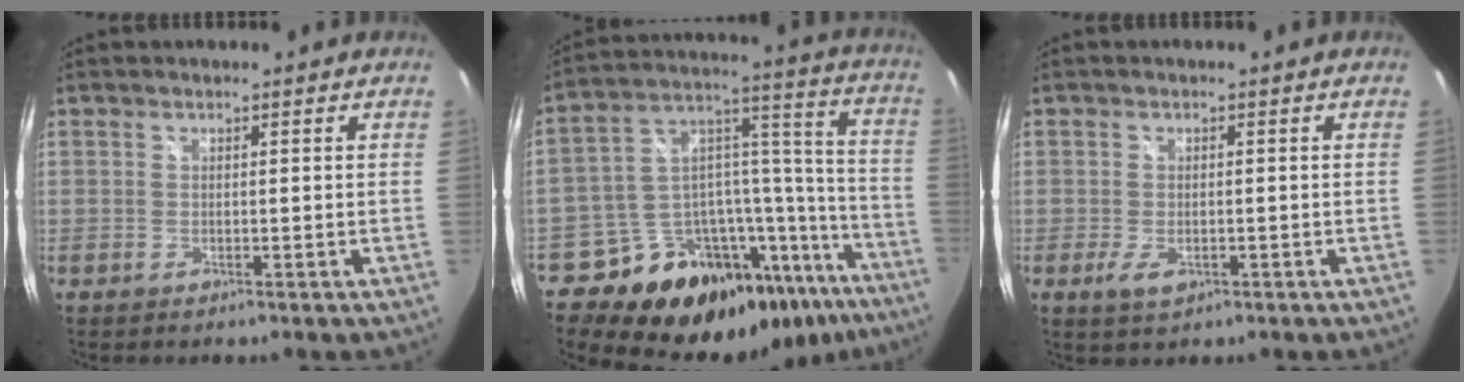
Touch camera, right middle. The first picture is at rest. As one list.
[{"total": 27.6, "force": [-20.0, 13.1, 13.8], "torque": [-0.183, 0.059, -0.282]}, {"total": 3.2, "force": [-1.3, 1.8, 2.3], "torque": [-0.047, -0.008, -0.021]}]